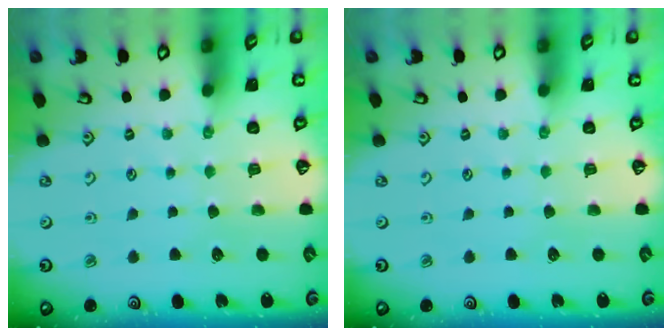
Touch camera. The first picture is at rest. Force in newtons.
{"total": 0.0}